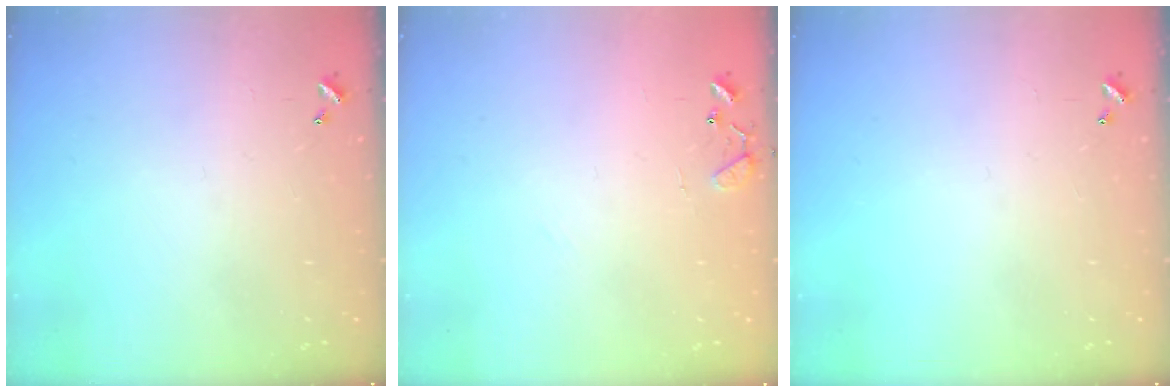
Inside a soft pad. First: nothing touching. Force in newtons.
{"total": 8.4, "press": 8.4, "slide": 0.7}
{"total": 0.0}